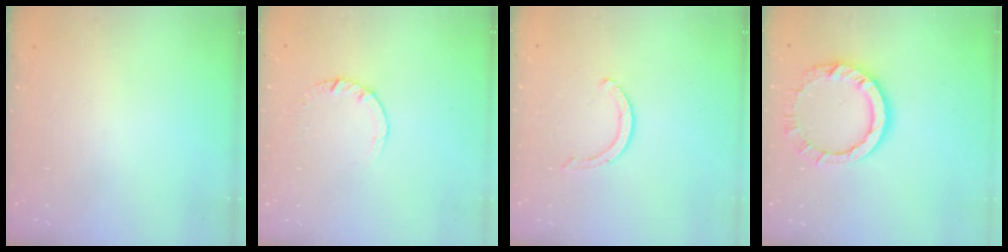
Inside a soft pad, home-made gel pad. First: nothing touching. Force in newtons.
{"total": 2.5, "press": 2.5, "slide": 0.2}
{"total": 2.9, "press": 2.9, "slide": 0.4}
{"total": 10.2, "press": 10.2, "slide": 0.9}